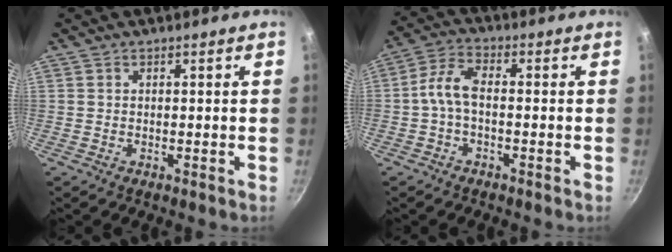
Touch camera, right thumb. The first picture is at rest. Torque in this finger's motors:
{"motor_torque": [-0.81, 0.63, 1.08, -0.94, 0.24]}